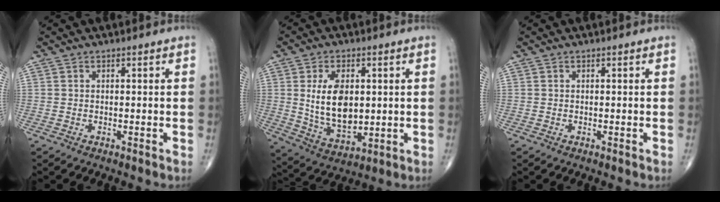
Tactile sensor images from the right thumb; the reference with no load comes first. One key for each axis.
{"total": 12.4, "fx": 1.5, "fy": 7.2, "fz": 10.0, "tx": -0.160, "ty": -0.020, "tz": 0.039}
{"total": 0.0}